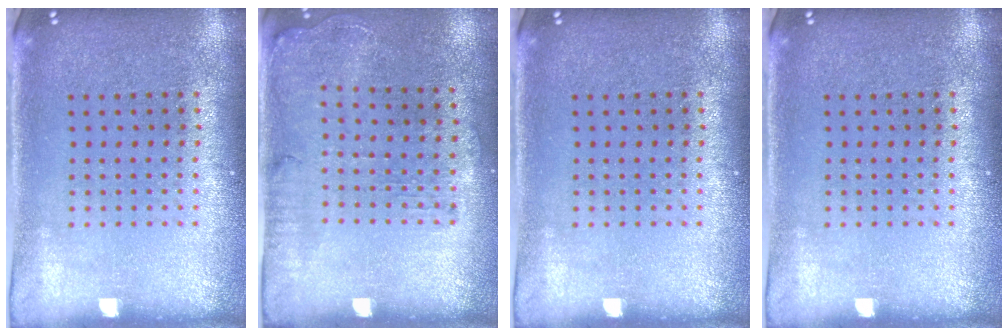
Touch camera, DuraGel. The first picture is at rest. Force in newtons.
{"total": 1.3, "press": 1.2, "slide": 0.5}
{"total": 0.0}
{"total": 0.0}